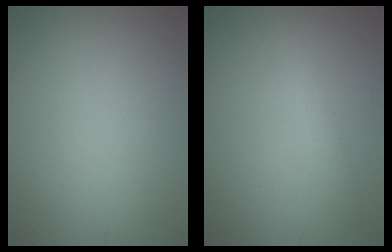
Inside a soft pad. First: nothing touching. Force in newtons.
{"total": 1.8, "press": 1.8, "slide": 0.0}